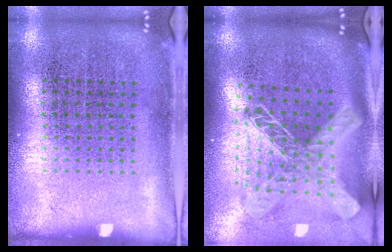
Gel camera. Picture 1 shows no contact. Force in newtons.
{"total": 2.6, "press": 1.9, "slide": 1.8}